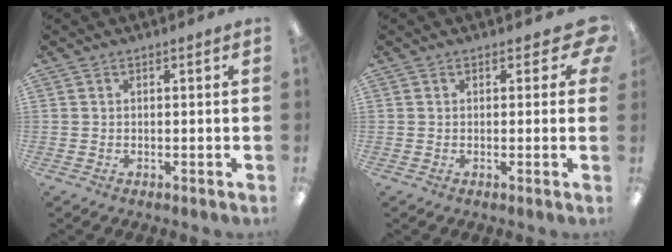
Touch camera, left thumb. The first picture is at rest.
{"total": 3.9, "force": [1.5, 2.5, 2.7], "torque": [-0.028, -0.001, 0.024]}